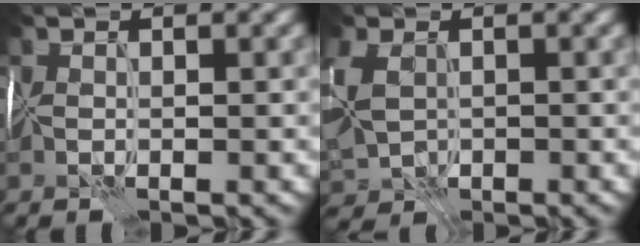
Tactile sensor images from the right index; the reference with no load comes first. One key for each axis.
{"total": 4.5, "fx": -0.4, "fy": 3.7, "fz": 2.5, "tx": -0.092, "ty": -0.017, "tz": 0.005}